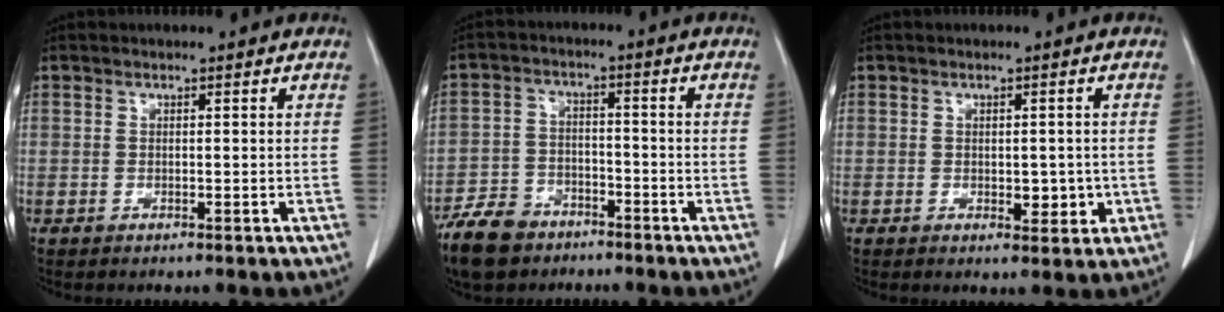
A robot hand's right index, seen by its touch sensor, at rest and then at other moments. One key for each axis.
{"total": 8.1, "fx": -6.0, "fy": 4.7, "fz": 2.8, "tx": -0.063, "ty": -0.003, "tz": -0.109}
{"total": 3.3, "fx": -0.5, "fy": 1.9, "fz": 2.7, "tx": -0.028, "ty": -0.001, "tz": 0.001}